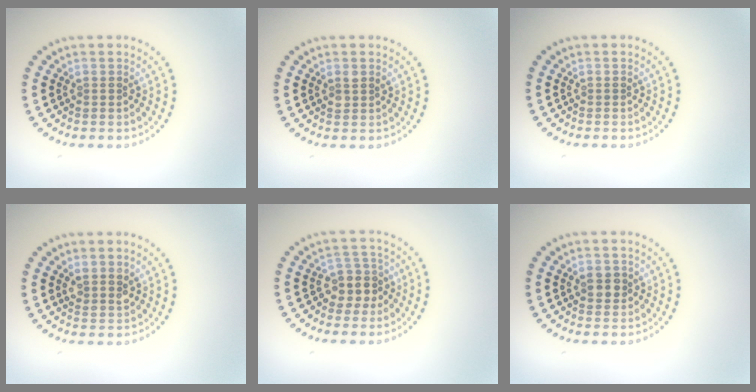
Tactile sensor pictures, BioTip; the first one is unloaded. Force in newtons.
{"total": 1.0, "press": 1.0, "slide": 0.2}
{"total": 0.0}
{"total": 1.7, "press": 1.5, "slide": 0.9}
{"total": 2.6, "press": 2.2, "slide": 1.3}
{"total": 1.6, "press": 1.6, "slide": 0.3}